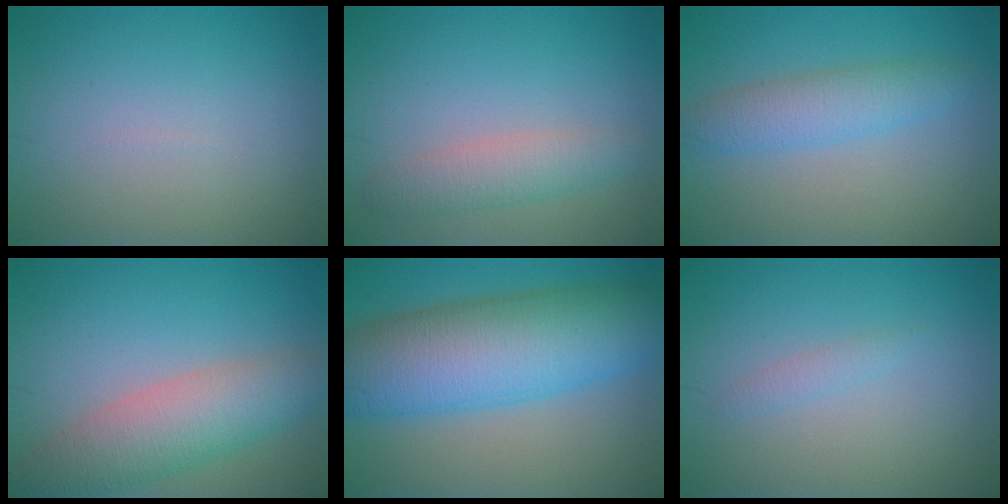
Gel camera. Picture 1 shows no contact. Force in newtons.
{"total": 2.8, "press": 2.8, "slide": 0.1}
{"total": 3.5, "press": 3.5, "slide": 0.1}
{"total": 6.3, "press": 6.3, "slide": 0.4}
{"total": 11.9, "press": 11.9, "slide": 0.2}
{"total": 0.9, "press": 0.9, "slide": 0.1}